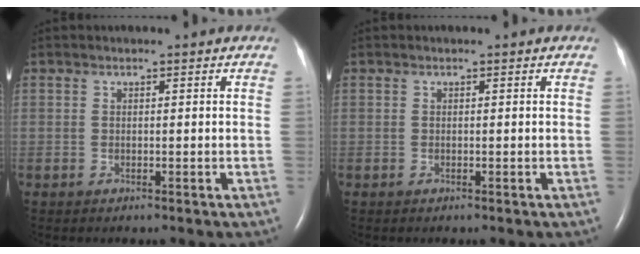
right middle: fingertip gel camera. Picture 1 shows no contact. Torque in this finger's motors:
{"motor_torque": [0.04, -0.02, 0.01, 0.00]}